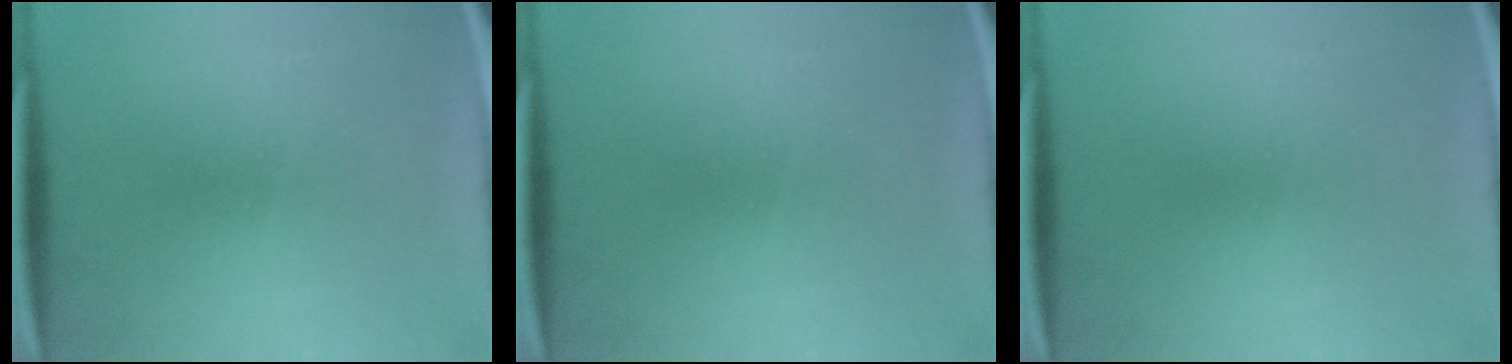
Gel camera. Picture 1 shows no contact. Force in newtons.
{"total": 0.0}
{"total": 0.0}